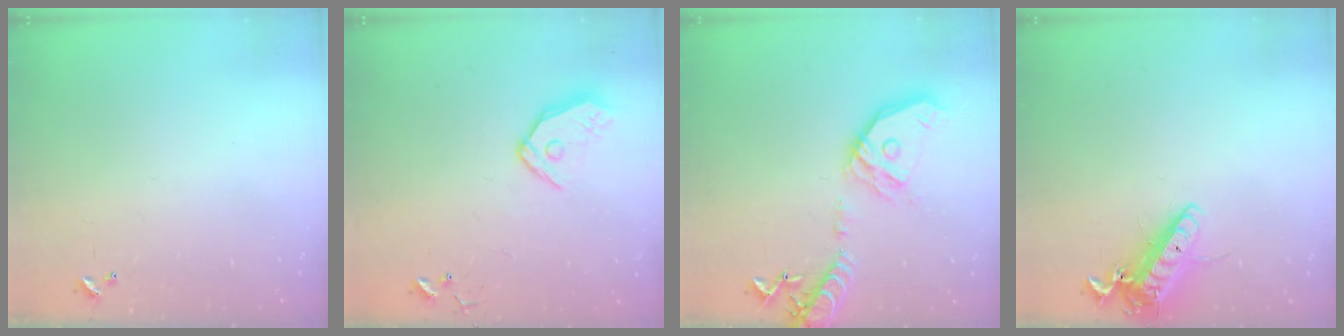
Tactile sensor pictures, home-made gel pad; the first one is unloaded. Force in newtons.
{"total": 11.1, "press": 11.0, "slide": 1.7}
{"total": 20.0, "press": 19.7, "slide": 3.5}
{"total": 14.0, "press": 13.9, "slide": 2.0}